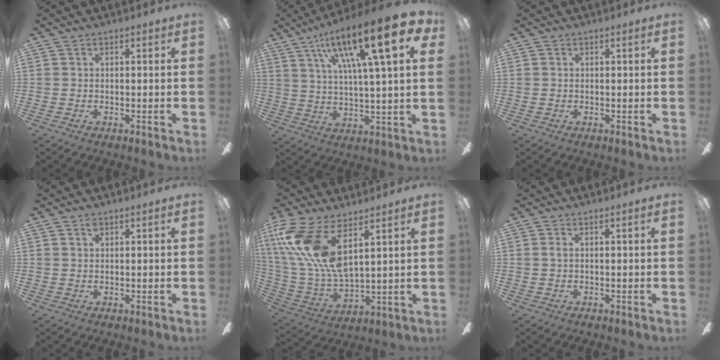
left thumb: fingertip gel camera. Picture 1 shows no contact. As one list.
[{"total": 21.9, "force": [11.1, 4.9, 18.2], "torque": [-0.297, -0.047, 0.163]}, {"total": 0.0}, {"total": 1.2, "force": [0.8, 0.5, 0.7], "torque": [-0.016, 0.003, 0.015]}, {"total": 18.4, "force": [9.2, 7.0, 14.2], "torque": [-0.323, -0.044, 0.157]}, {"total": 1.4, "force": [0.0, 0.2, 1.3], "torque": [-0.025, 0.001, 0.000]}]